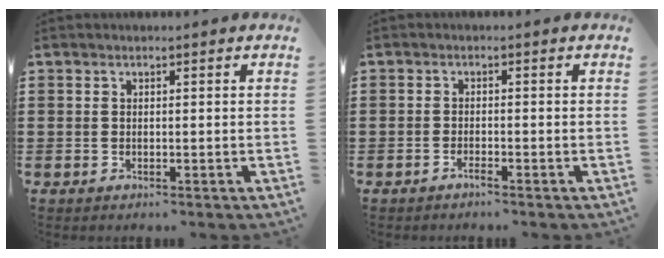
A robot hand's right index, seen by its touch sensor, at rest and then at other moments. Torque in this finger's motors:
{"motor_torque": [1.69, 0.45, 0.04, -0.01]}